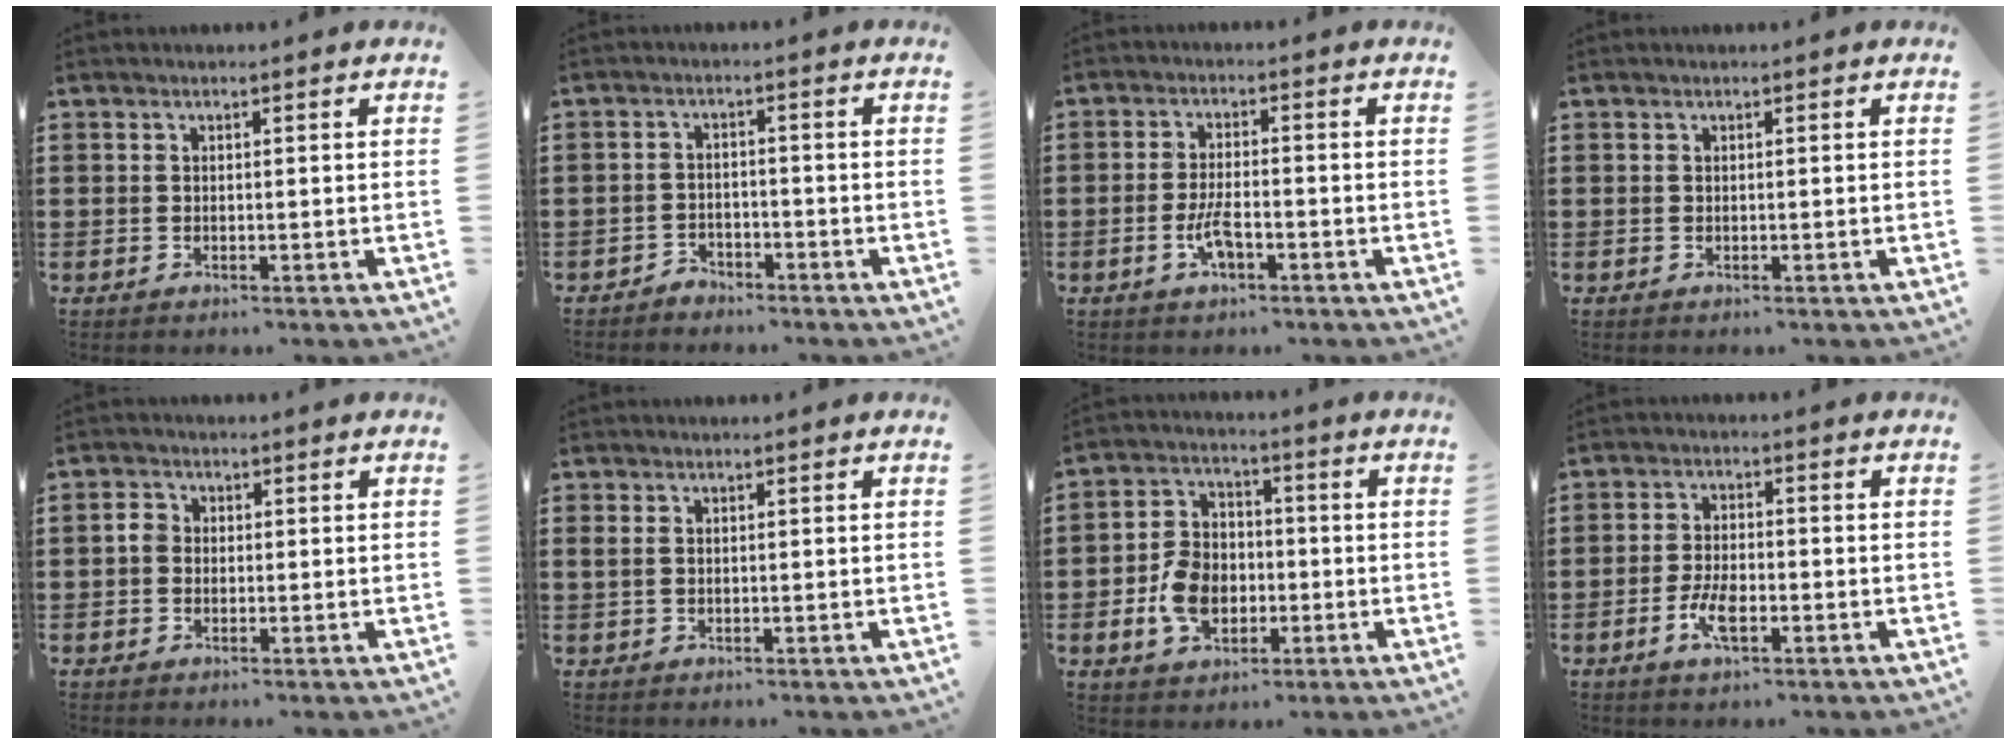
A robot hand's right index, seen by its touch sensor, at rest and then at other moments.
{"total": 2.1, "force": [-2.1, 0.4, 0.0], "torque": [-0.008, 0.001, -0.045]}
{"total": 4.3, "force": [-1.7, 1.5, 3.7], "torque": [-0.084, -0.002, -0.036]}
{"total": 0.0}
{"total": 1.8, "force": [-0.2, 1.5, 1.0], "torque": [-0.021, 0.006, -0.006]}
{"total": 1.0, "force": [0.1, 0.7, 0.8], "torque": [-0.026, 0.002, -0.001]}
{"total": 8.0, "force": [-2.0, 5.7, 5.2], "torque": [-0.130, 0.007, -0.041]}
{"total": 4.7, "force": [-1.9, 1.9, 3.9], "torque": [-0.087, -0.001, -0.039]}